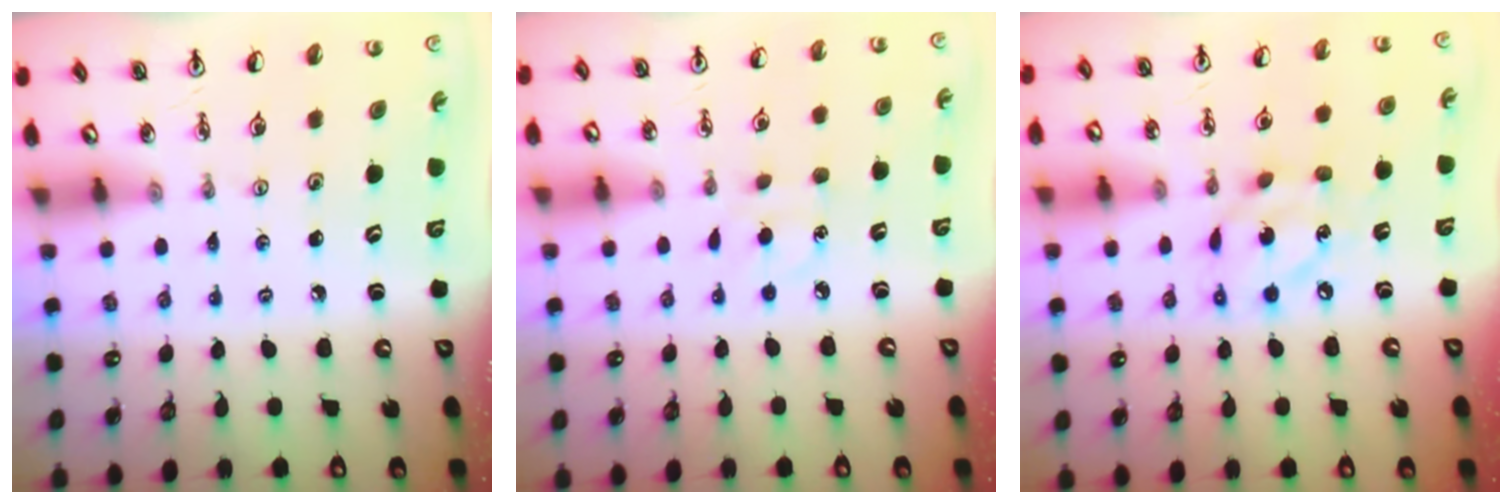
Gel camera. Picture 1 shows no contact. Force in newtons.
{"total": 5.0, "press": 4.9, "slide": 0.5}
{"total": 11.2, "press": 11.2, "slide": 0.6}